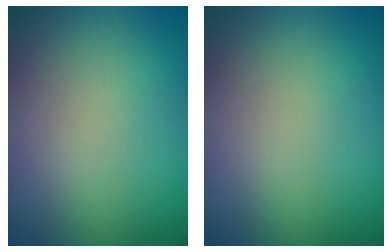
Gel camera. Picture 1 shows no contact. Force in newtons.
{"total": 0.0}